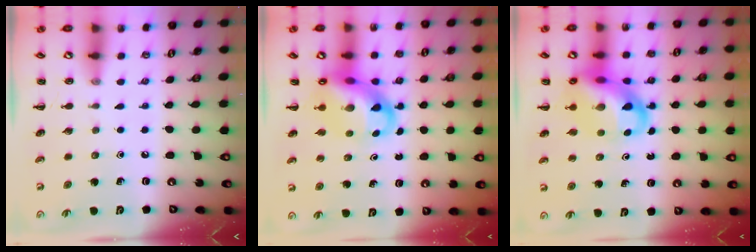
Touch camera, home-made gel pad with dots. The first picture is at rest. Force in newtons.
{"total": 11.5, "press": 11.0, "slide": 3.2}
{"total": 14.1, "press": 13.7, "slide": 3.6}